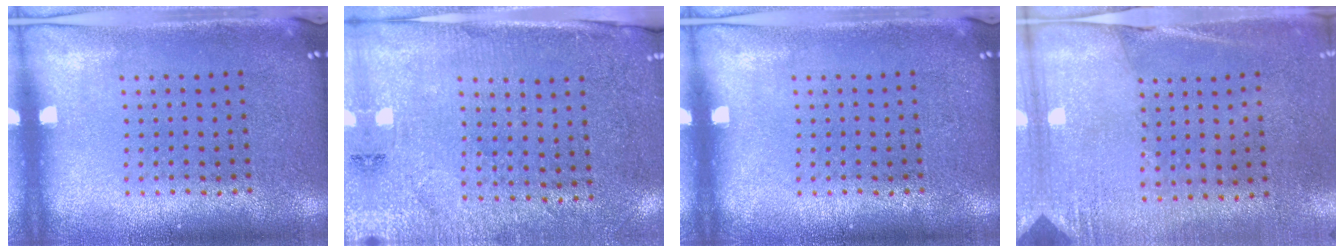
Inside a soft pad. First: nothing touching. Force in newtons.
{"total": 2.7, "press": 2.5, "slide": 1.1}
{"total": 0.0}
{"total": 2.6, "press": 2.3, "slide": 1.2}